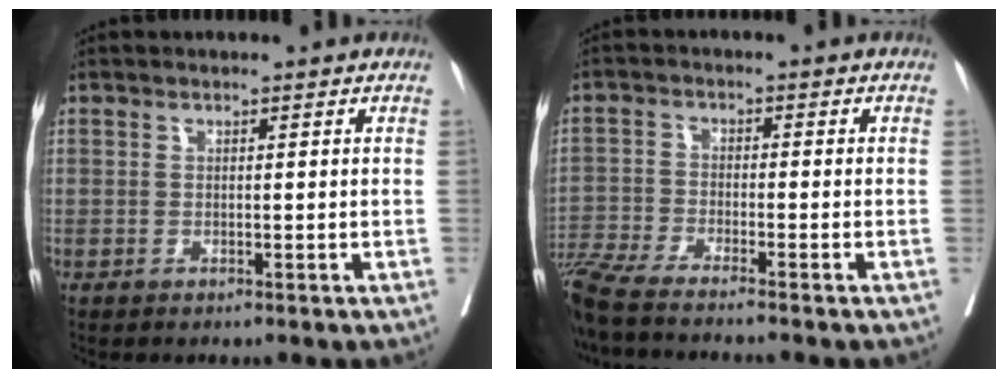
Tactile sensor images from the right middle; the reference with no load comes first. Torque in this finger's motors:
{"motor_torque": [0.14, -1.29, 0.13, 0.05]}